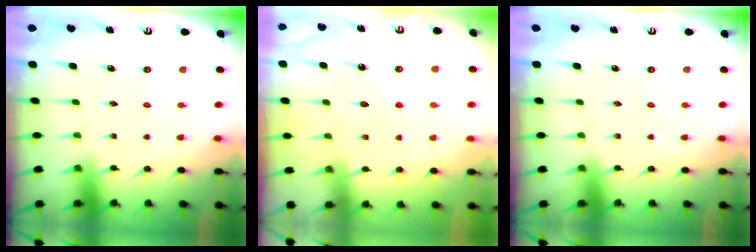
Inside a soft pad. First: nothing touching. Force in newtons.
{"total": 5.5, "press": 5.5, "slide": 0.7}
{"total": 0.0}